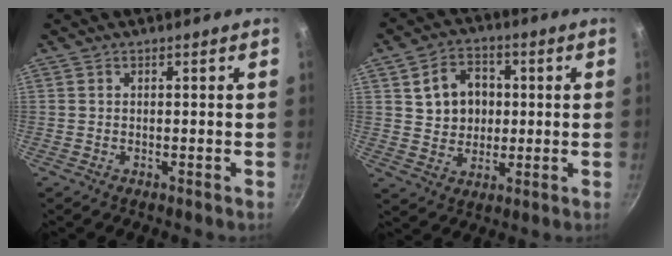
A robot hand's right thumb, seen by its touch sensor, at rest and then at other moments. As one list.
[{"total": 10.0, "force": [1.8, 8.2, 5.4], "torque": [-0.059, 0.004, 0.031]}]